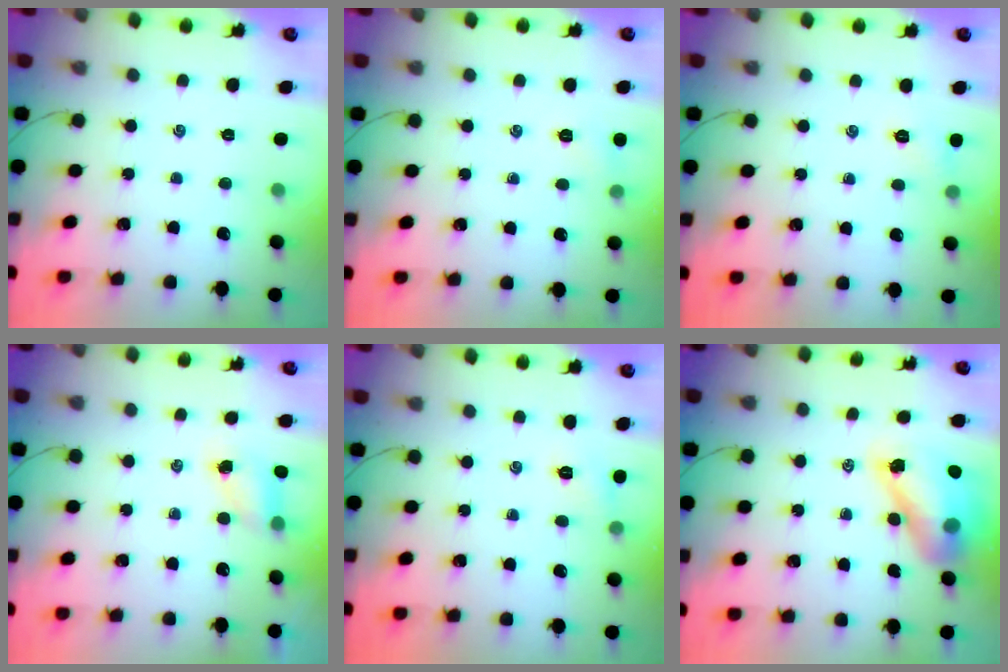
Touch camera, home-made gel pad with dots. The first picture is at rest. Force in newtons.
{"total": 4.6, "press": 4.5, "slide": 1.2}
{"total": 4.6, "press": 4.4, "slide": 1.1}
{"total": 4.8, "press": 4.8, "slide": 0.7}
{"total": 5.3, "press": 5.1, "slide": 1.5}
{"total": 14.0, "press": 13.4, "slide": 3.9}